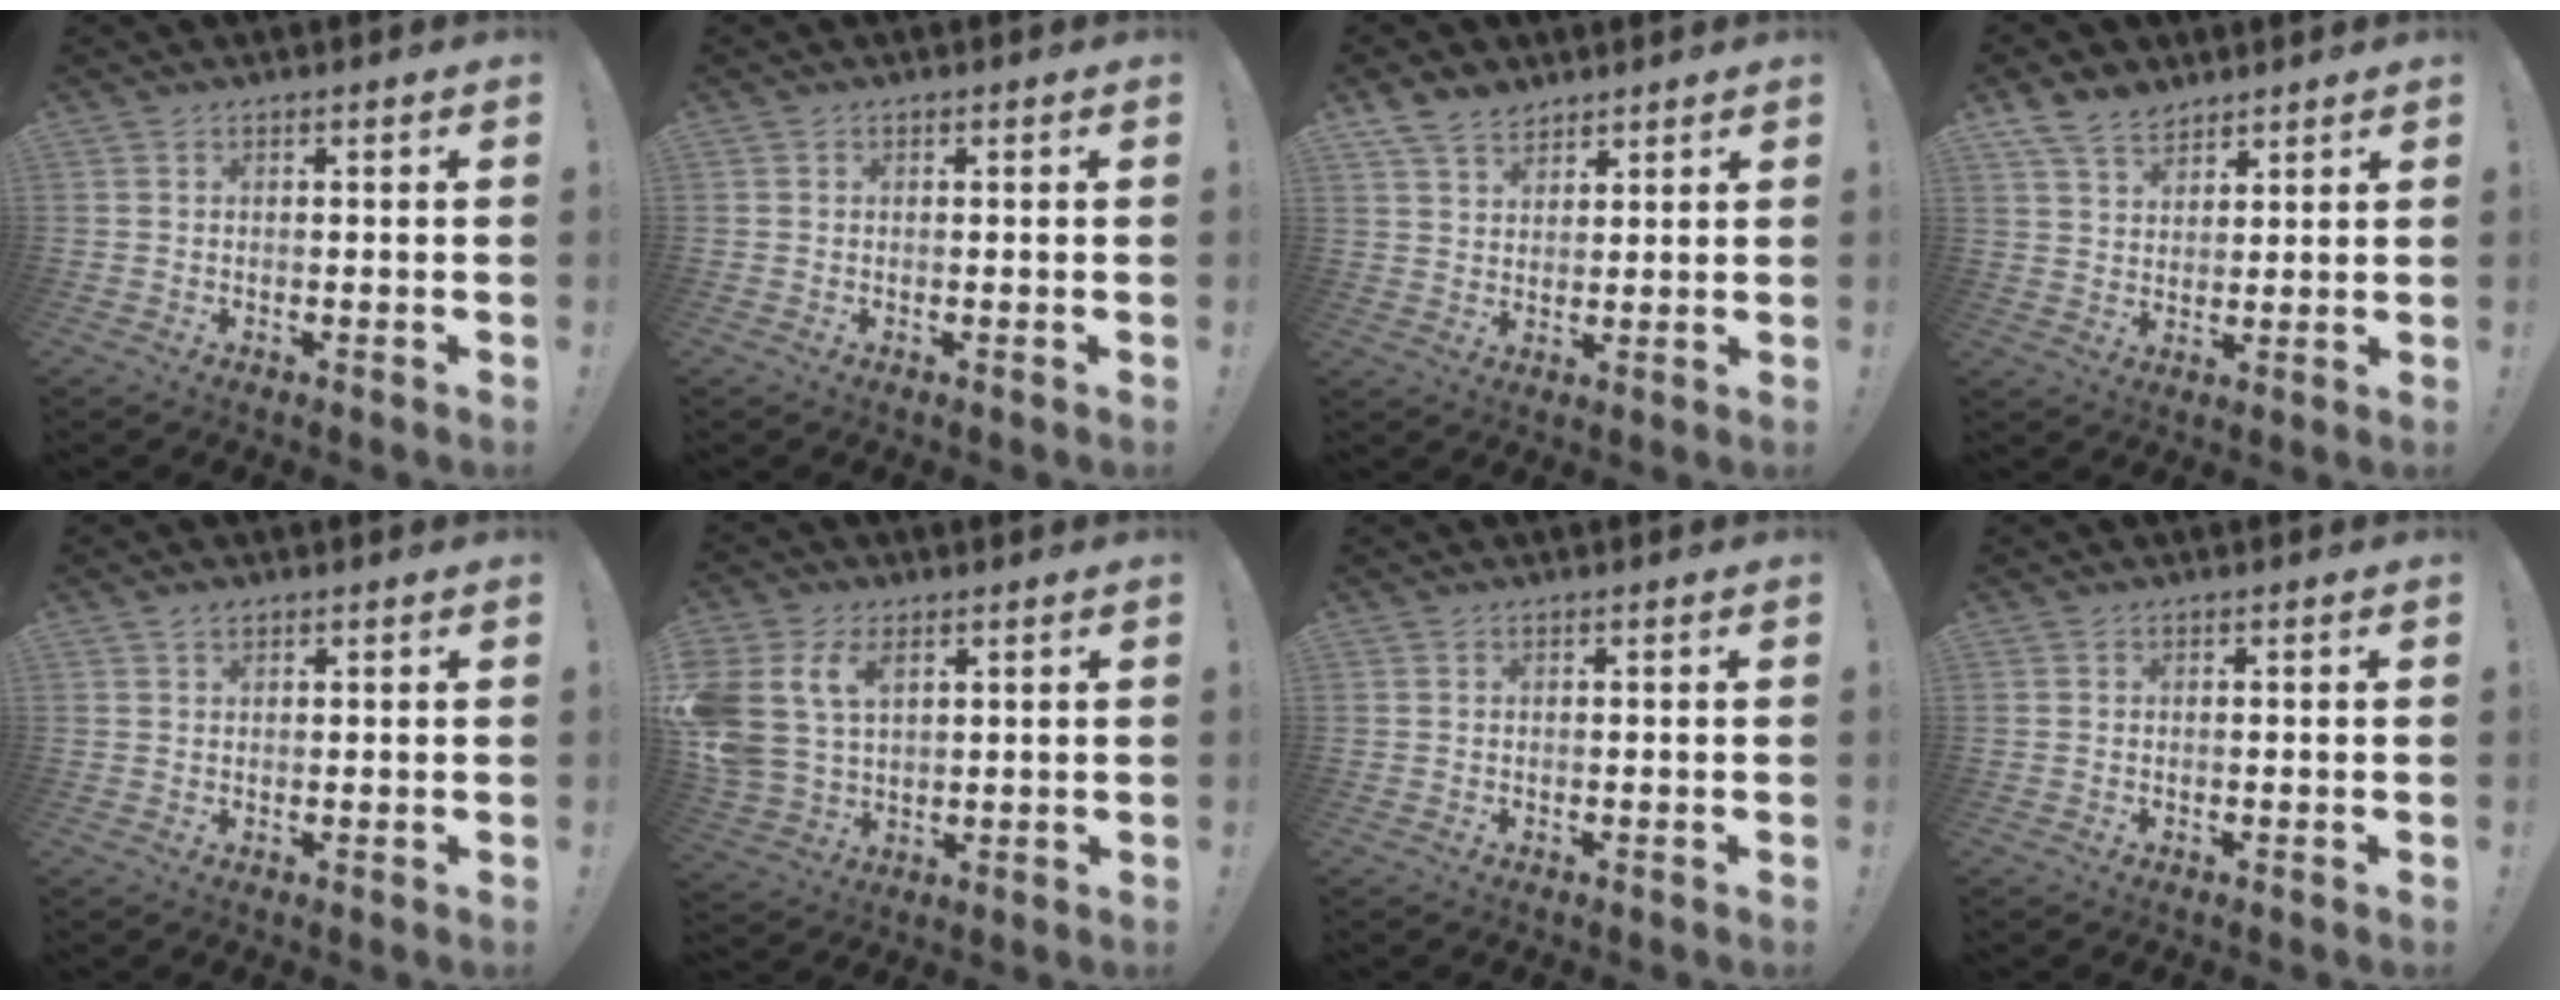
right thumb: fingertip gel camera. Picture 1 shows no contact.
{"total": 0.0}
{"total": 7.0, "force": [5.4, 4.0, 2.2], "torque": [-0.045, -0.027, 0.105]}
{"total": 8.5, "force": [6.4, 4.7, 2.9], "torque": [-0.061, -0.030, 0.127]}
{"total": 1.3, "force": [1.0, 0.7, 0.5], "torque": [-0.011, -0.002, 0.019]}
{"total": 12.5, "force": [5.0, 8.8, 7.3], "torque": [-0.167, -0.015, 0.100]}
{"total": 0.0}
{"total": 0.0}